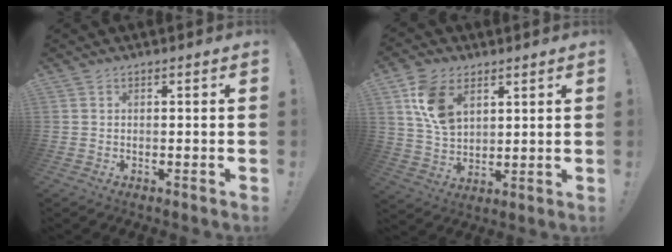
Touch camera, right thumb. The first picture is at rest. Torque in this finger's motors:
{"motor_torque": [0.08, 0.09, 0.42, 0.02, 0.32]}